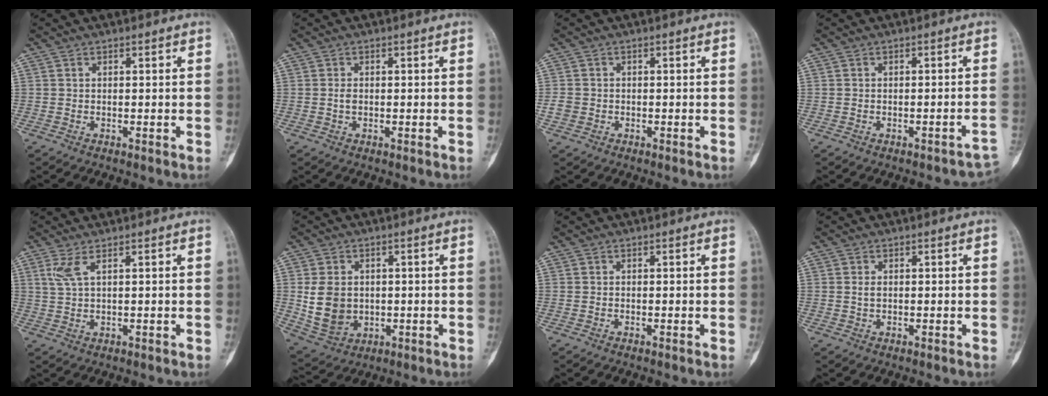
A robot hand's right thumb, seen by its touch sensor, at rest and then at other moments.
{"total": 1.1, "force": [-0.1, 0.7, 0.8], "torque": [-0.011, 0.000, -0.001]}
{"total": 2.0, "force": [-0.5, 1.7, 0.7], "torque": [-0.013, 0.005, -0.009]}
{"total": 2.9, "force": [-2.1, 1.1, 1.6], "torque": [-0.007, 0.026, -0.022]}
{"total": 3.3, "force": [1.6, 0.7, 2.9], "torque": [-0.075, -0.001, 0.042]}
{"total": 9.3, "force": [0.4, 7.4, 5.6], "torque": [-0.092, -0.002, 0.028]}
{"total": 0.0}
{"total": 1.1, "force": [0.2, 0.7, 0.8], "torque": [-0.016, 0.000, 0.004]}